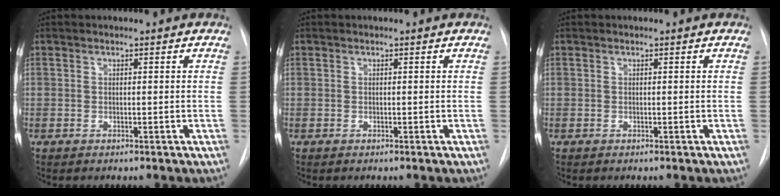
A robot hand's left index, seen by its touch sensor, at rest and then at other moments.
{"total": 0.0}
{"total": 0.0}